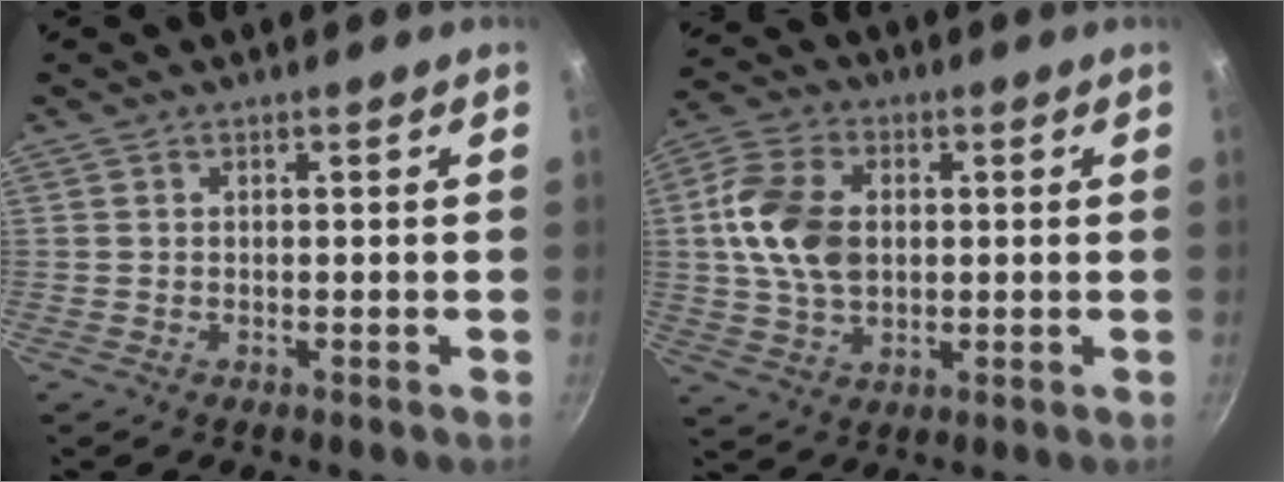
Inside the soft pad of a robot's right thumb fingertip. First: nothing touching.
{"total": 12.4, "force": [1.3, 8.4, 9.0], "torque": [-0.158, 0.008, 0.016]}